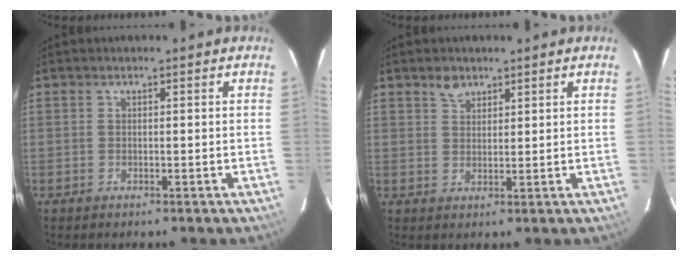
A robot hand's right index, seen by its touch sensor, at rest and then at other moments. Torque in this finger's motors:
{"motor_torque": [0.01, 0.00, 0.00, 0.03]}